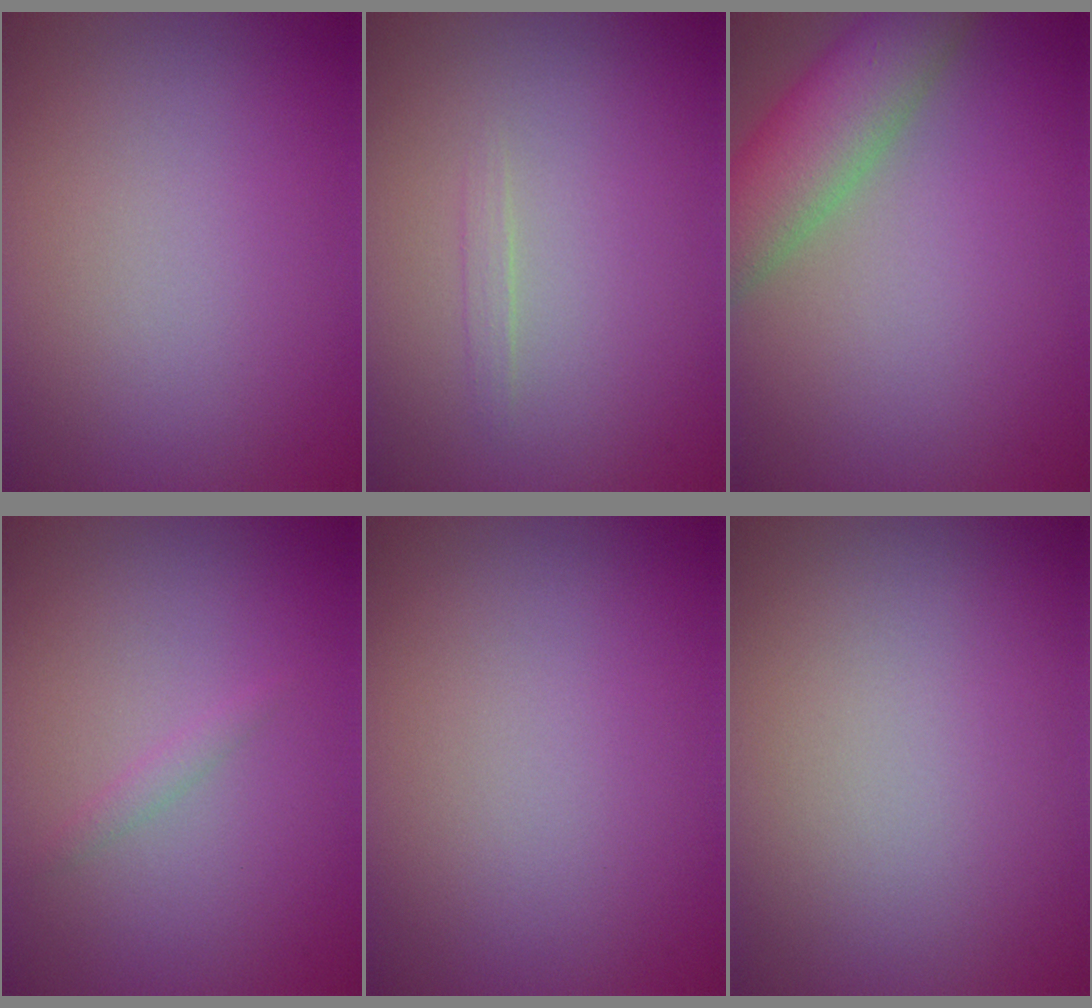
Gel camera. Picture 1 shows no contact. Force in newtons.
{"total": 0.6, "press": 0.6, "slide": 0.0}
{"total": 6.9, "press": 6.9, "slide": 0.3}
{"total": 0.8, "press": 0.8, "slide": 0.1}
{"total": 0.0}
{"total": 0.0}